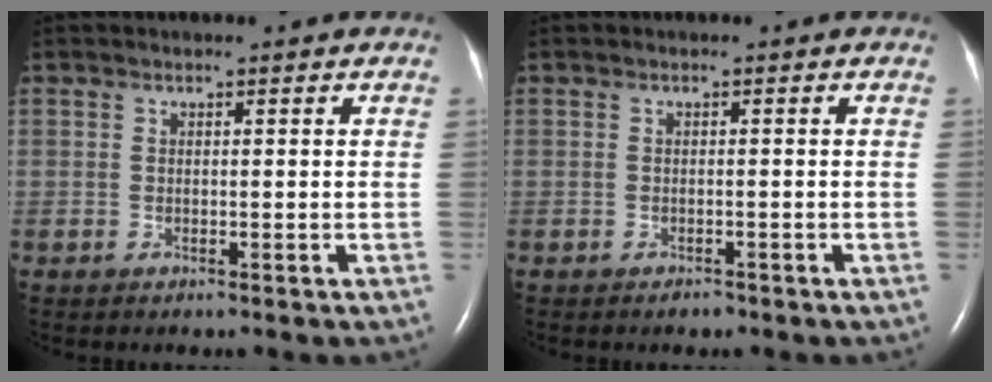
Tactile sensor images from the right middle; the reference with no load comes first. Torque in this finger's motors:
{"motor_torque": [0.16, -0.12, -0.04, -0.01]}